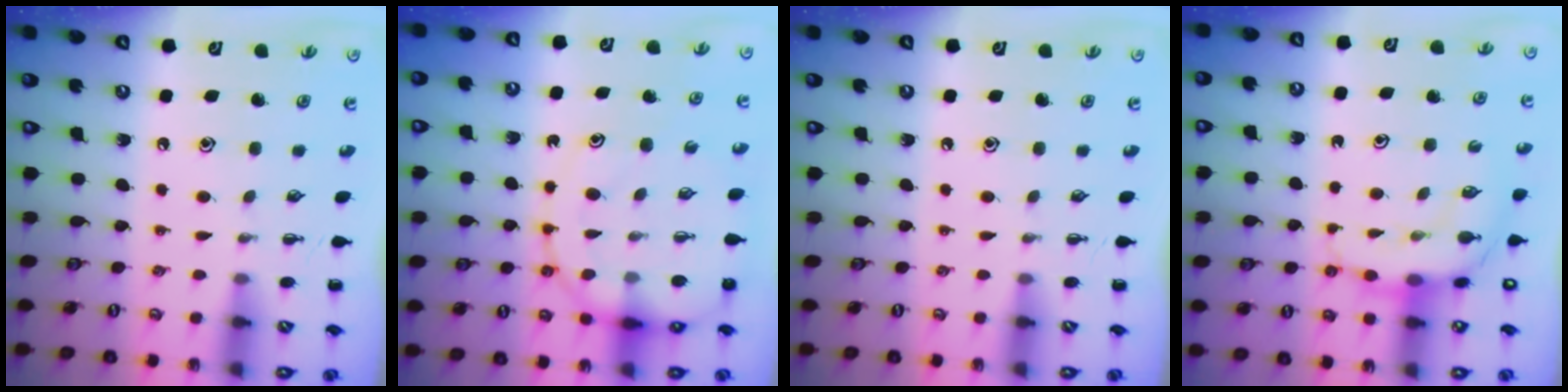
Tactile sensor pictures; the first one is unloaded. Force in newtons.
{"total": 13.9, "press": 13.6, "slide": 3.1}
{"total": 0.0}
{"total": 8.7, "press": 8.5, "slide": 1.6}